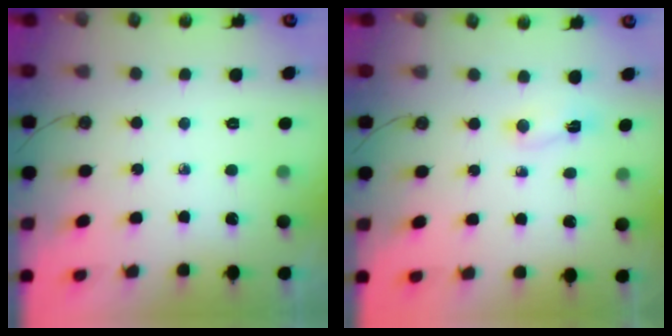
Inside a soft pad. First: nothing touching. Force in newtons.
{"total": 2.0, "press": 1.6, "slide": 1.2}